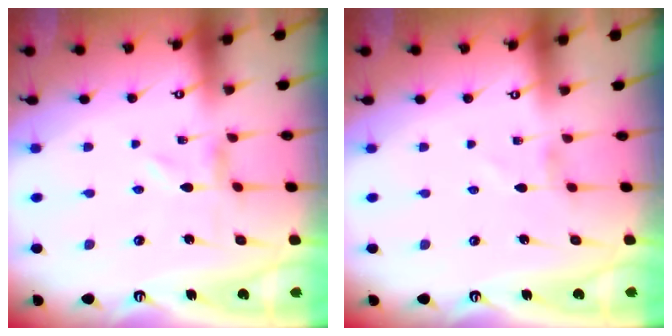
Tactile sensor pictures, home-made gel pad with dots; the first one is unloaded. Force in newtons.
{"total": 0.8, "press": 0.8, "slide": 0.3}